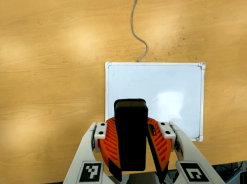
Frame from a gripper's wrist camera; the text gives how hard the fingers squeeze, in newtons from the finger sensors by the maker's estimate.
{"total": 10.6, "left": 9.8, "right": 11.4}